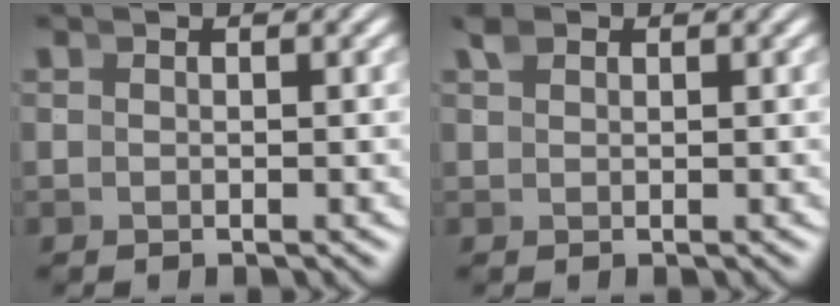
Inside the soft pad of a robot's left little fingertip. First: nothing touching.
{"total": 0.8, "force": [0.8, -0.2, 0.2], "torque": [-0.001, -0.002, 0.020]}